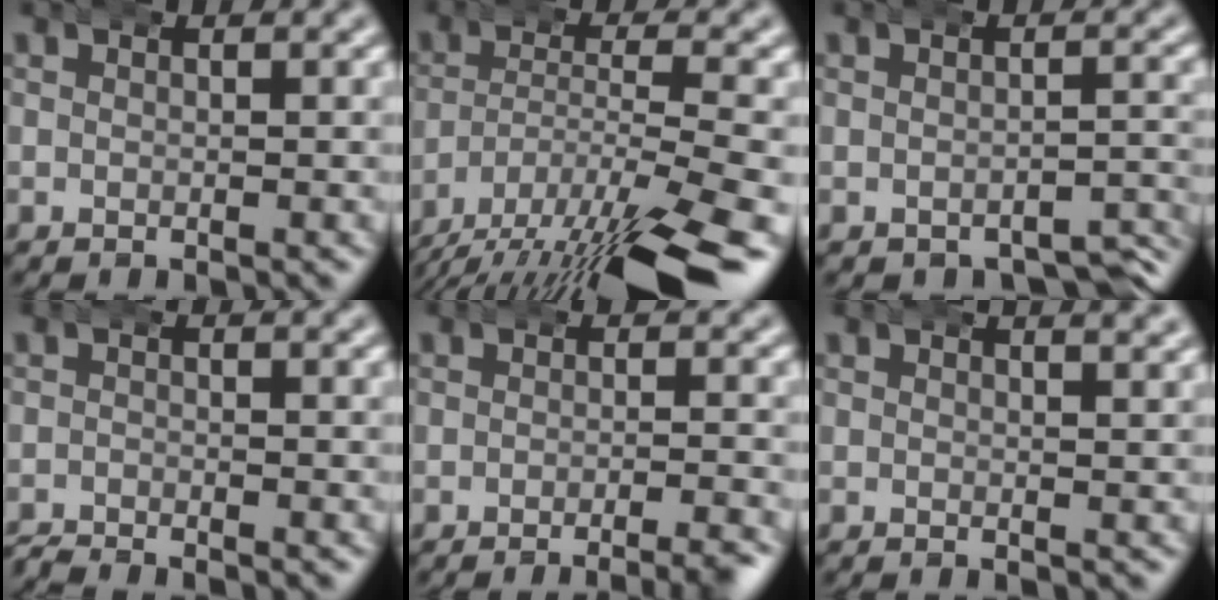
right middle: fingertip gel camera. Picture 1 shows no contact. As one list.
[{"total": 9.7, "force": [-5.5, 3.6, 7.2], "torque": [-0.133, -0.031, -0.069]}, {"total": 3.8, "force": [-3.4, 1.4, 1.0], "torque": [-0.011, -0.009, -0.049]}, {"total": 1.8, "force": [-1.8, 0.3, 0.1], "torque": [-0.005, -0.007, -0.030]}, {"total": 3.8, "force": [-3.4, 0.4, 1.8], "torque": [-0.009, 0.001, -0.059]}, {"total": 1.9, "force": [1.2, 0.4, 1.4], "torque": [-0.014, 0.008, 0.012]}]